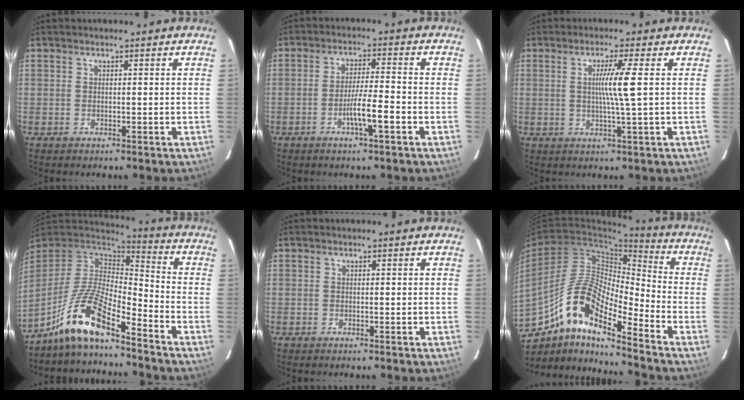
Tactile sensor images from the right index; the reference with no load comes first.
{"total": 5.8, "force": [-2.4, 0.1, 5.2], "torque": [-0.093, -0.001, -0.043]}
{"total": 5.4, "force": [0.7, -1.3, 5.2], "torque": [-0.095, -0.007, 0.013]}
{"total": 13.1, "force": [-9.3, 2.2, 8.9], "torque": [-0.180, 0.017, -0.170]}
{"total": 0.0}
{"total": 14.4, "force": [-9.4, 3.0, 10.4], "torque": [-0.194, 0.023, -0.164]}